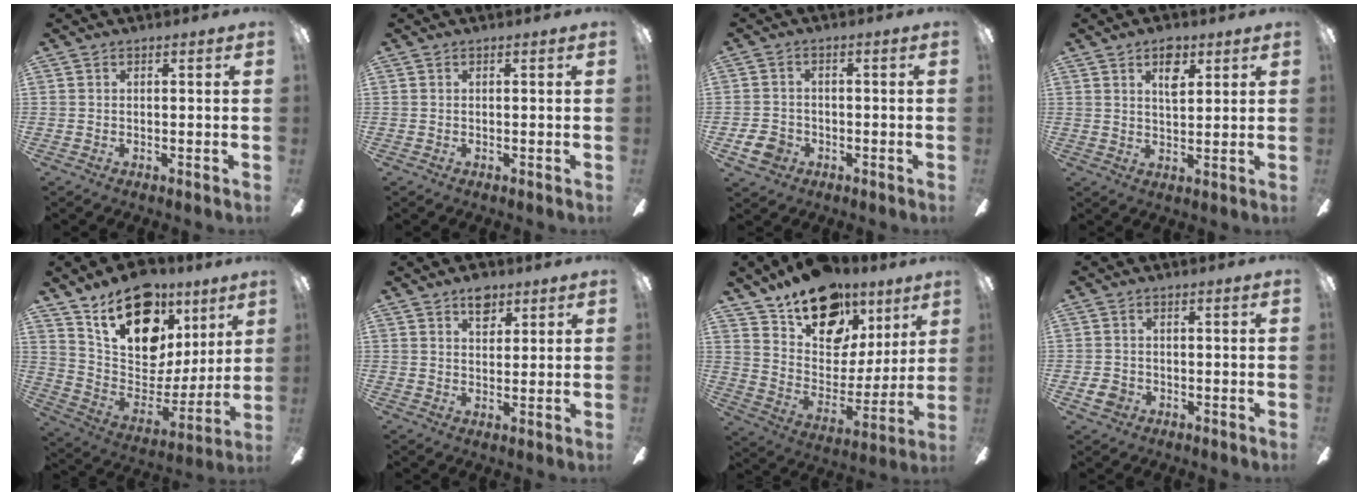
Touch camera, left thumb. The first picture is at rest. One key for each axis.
{"total": 0.0}
{"total": 4.6, "fx": -2.2, "fy": 3.6, "fz": 1.9, "tx": -0.056, "ty": 0.006, "tz": -0.042}
{"total": 6.0, "fx": 3.6, "fy": 2.7, "fz": 3.9, "tx": -0.052, "ty": -0.008, "tz": 0.060}
{"total": 20.7, "fx": 13.2, "fy": 12.1, "fz": 10.3, "tx": -0.163, "ty": -0.079, "tz": 0.242}
{"total": 5.1, "fx": 3.5, "fy": 2.7, "fz": 2.6, "tx": -0.027, "ty": -0.011, "tz": 0.059}
{"total": 19.2, "fx": 13.1, "fy": 11.1, "fz": 8.6, "tx": -0.140, "ty": -0.075, "tz": 0.238}
{"total": 2.9, "fx": -1.1, "fy": 2.4, "fz": 1.4, "tx": -0.035, "ty": 0.001, "tz": -0.021}